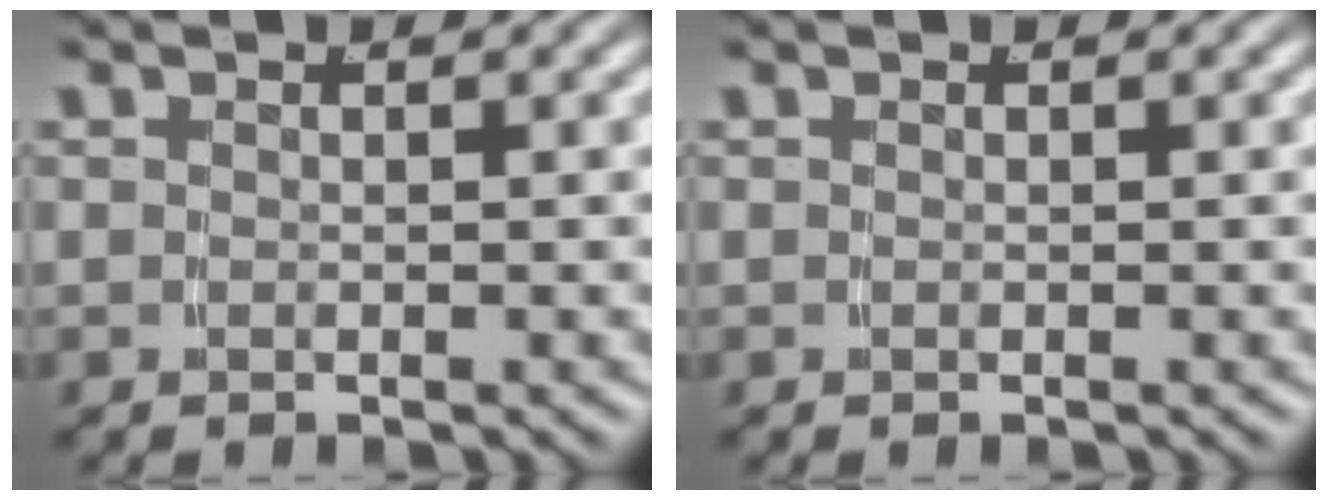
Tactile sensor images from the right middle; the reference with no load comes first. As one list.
[{"total": 0.0}]